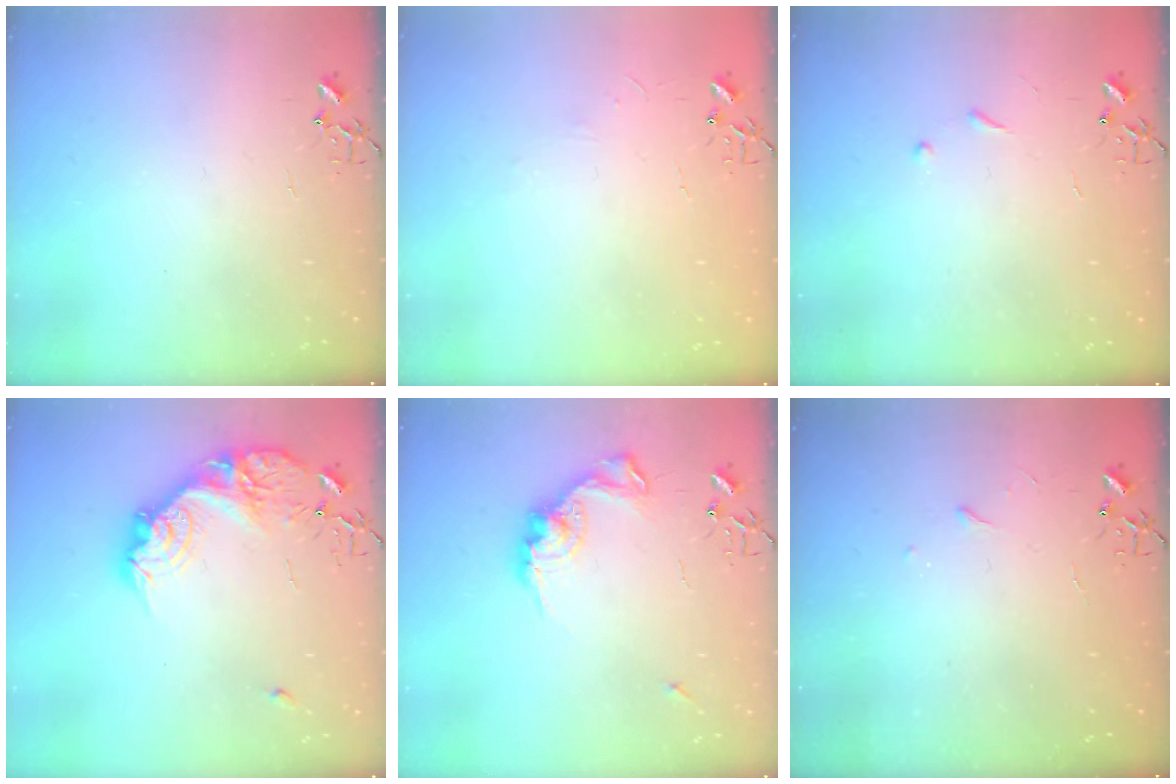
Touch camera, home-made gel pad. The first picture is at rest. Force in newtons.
{"total": 2.7, "press": 2.7, "slide": 0.4}
{"total": 5.1, "press": 5.0, "slide": 0.6}
{"total": 18.5, "press": 18.5, "slide": 1.0}
{"total": 13.1, "press": 13.1, "slide": 0.3}
{"total": 3.6, "press": 3.5, "slide": 0.5}